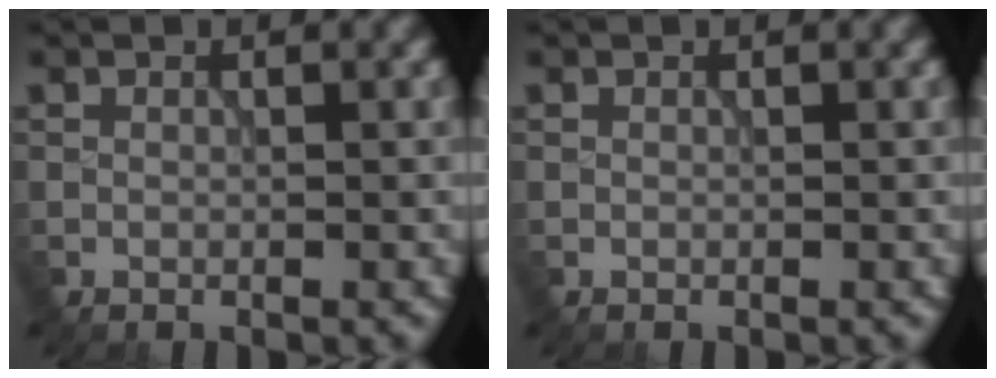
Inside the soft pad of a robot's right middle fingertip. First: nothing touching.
{"total": 0.0}